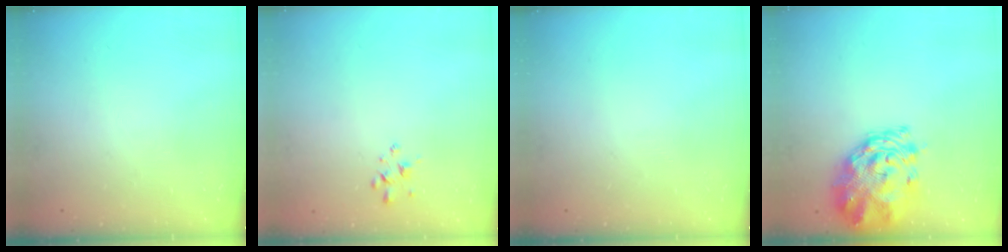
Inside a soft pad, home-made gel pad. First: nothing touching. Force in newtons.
{"total": 2.0, "press": 2.0, "slide": 0.4}
{"total": 0.0}
{"total": 4.3, "press": 4.0, "slide": 1.5}